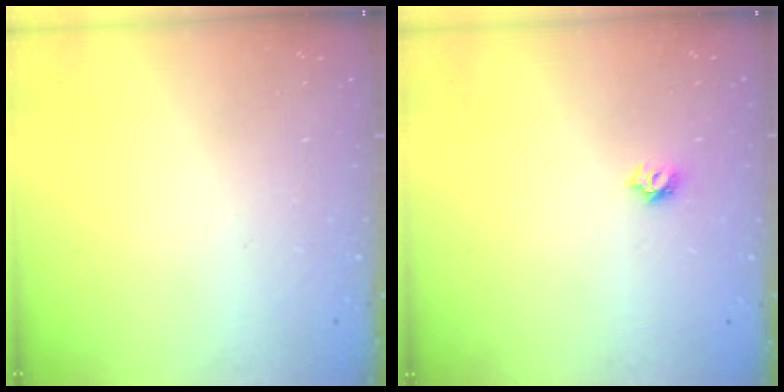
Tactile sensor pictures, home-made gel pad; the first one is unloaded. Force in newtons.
{"total": 4.8, "press": 4.8, "slide": 0.6}